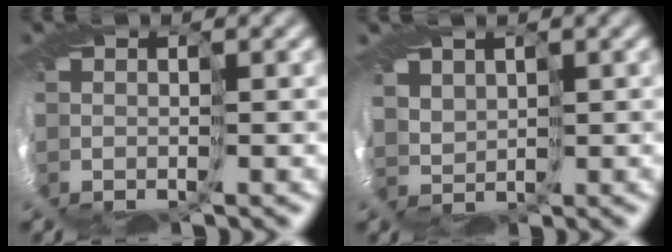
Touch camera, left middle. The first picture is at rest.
{"total": 2.0, "force": [1.4, 1.4, 0.2], "torque": [-0.020, 0.002, 0.036]}